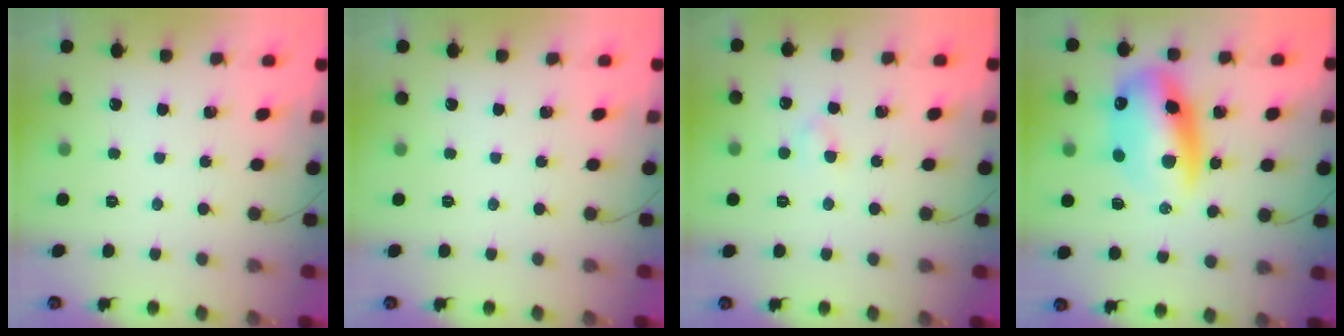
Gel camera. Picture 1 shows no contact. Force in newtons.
{"total": 0.0}
{"total": 2.5, "press": 2.3, "slide": 0.9}
{"total": 15.8, "press": 15.3, "slide": 4.2}